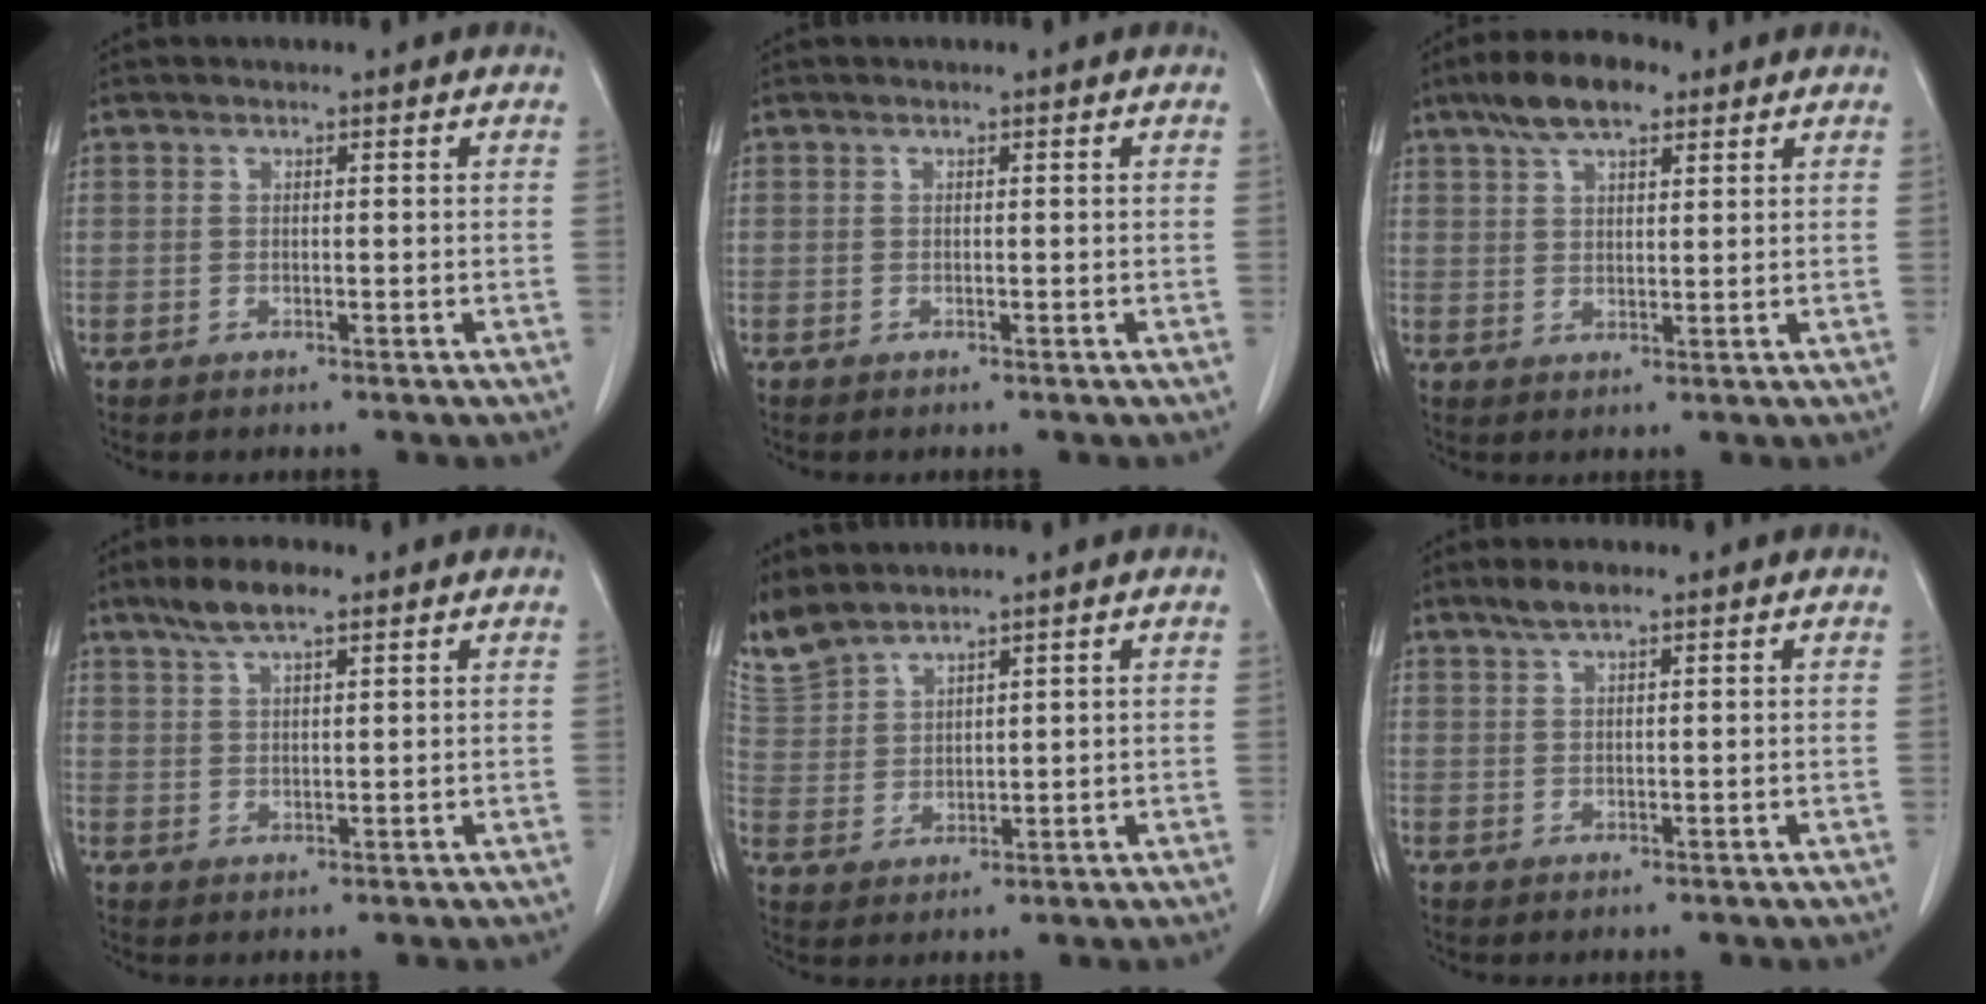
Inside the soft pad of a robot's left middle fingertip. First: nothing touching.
{"total": 0.0}
{"total": 7.6, "force": [5.1, 2.7, 5.1], "torque": [-0.097, 0.017, 0.088]}
{"total": 5.5, "force": [3.9, 1.1, 3.7], "torque": [-0.079, 0.011, 0.072]}
{"total": 5.6, "force": [5.5, 0.6, 1.0], "torque": [-0.042, 0.009, 0.126]}
{"total": 2.5, "force": [1.9, 0.3, 1.6], "torque": [-0.037, 0.006, 0.036]}